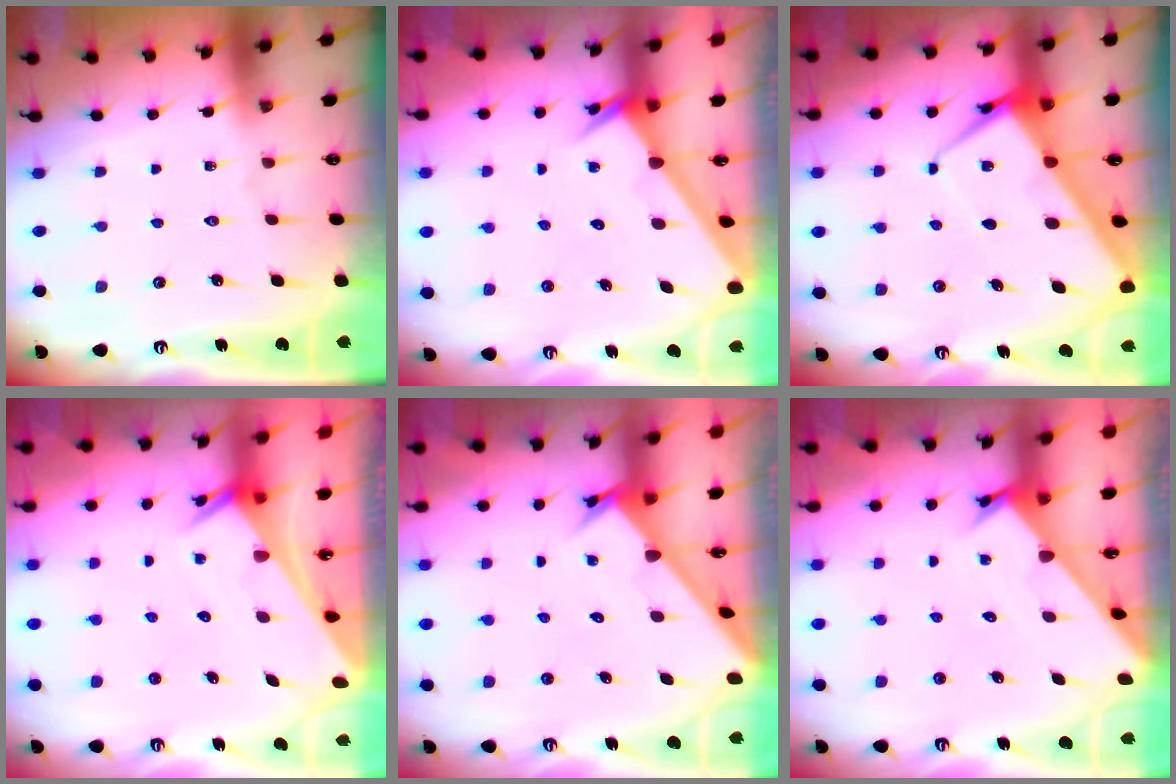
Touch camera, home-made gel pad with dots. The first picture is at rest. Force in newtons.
{"total": 2.5, "press": 2.5, "slide": 0.3}
{"total": 8.4, "press": 8.3, "slide": 1.0}
{"total": 2.4, "press": 2.4, "slide": 0.2}
{"total": 2.7, "press": 2.7, "slide": 0.3}
{"total": 2.3, "press": 2.3, "slide": 0.1}